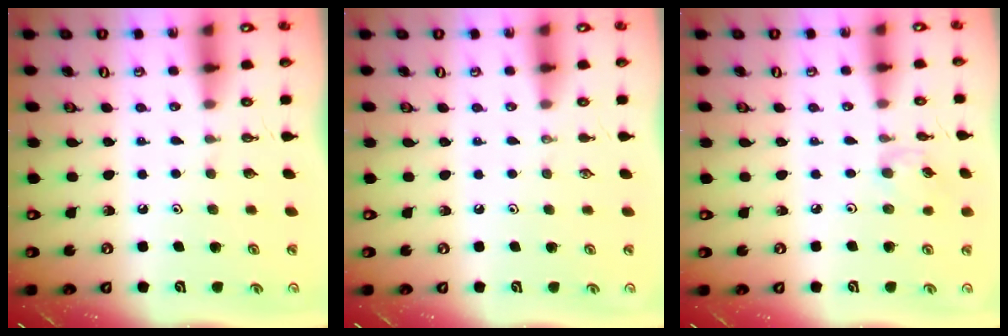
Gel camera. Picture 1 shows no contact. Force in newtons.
{"total": 0.0}
{"total": 2.5, "press": 2.5, "slide": 0.3}